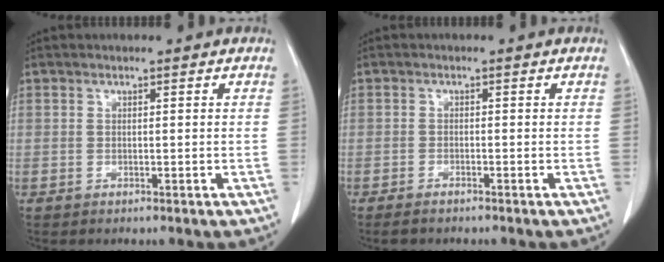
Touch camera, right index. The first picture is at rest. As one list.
[{"total": 1.5, "force": [-1.3, 0.4, 0.7], "torque": [-0.016, -0.003, -0.019]}]